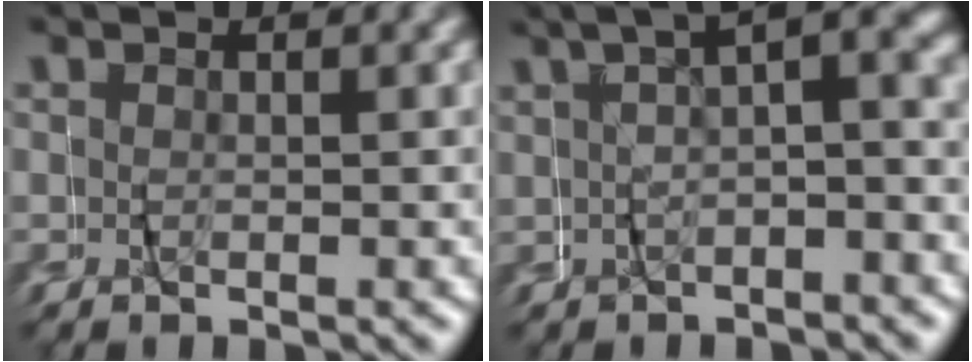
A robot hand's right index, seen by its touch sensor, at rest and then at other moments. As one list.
[{"total": 4.0, "force": [1.1, 1.0, 3.7], "torque": [-0.038, 0.036, 0.004]}]